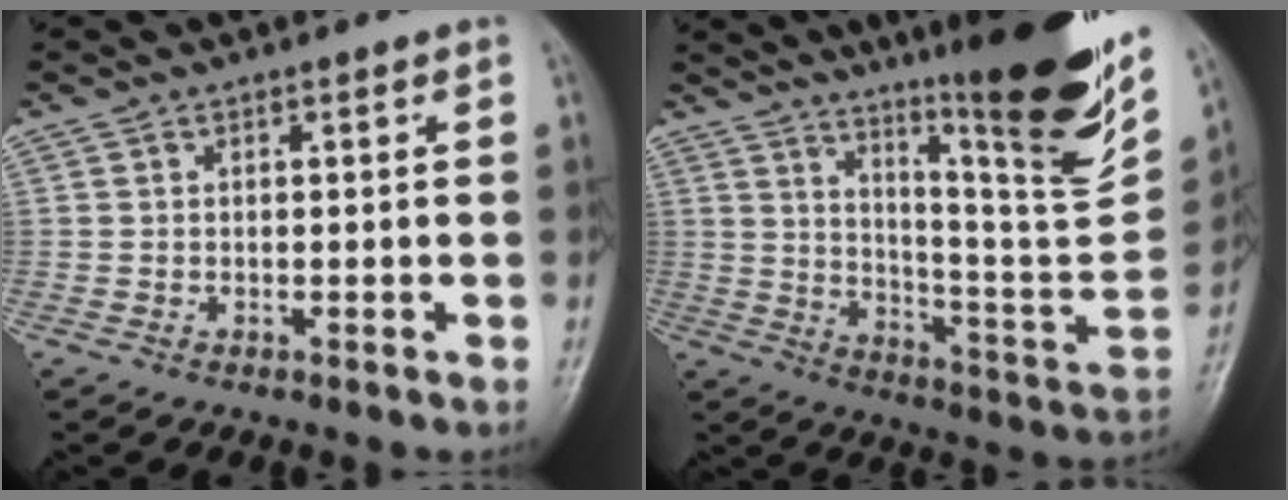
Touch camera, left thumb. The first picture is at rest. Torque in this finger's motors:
{"motor_torque": [3.17, 0.83, 1.69, -1.08, 0.38]}